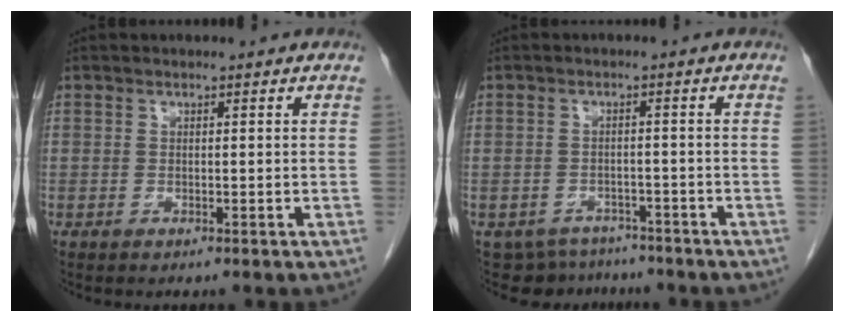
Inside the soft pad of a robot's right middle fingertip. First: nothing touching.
{"total": 6.2, "force": [-5.4, 3.1, -0.3], "torque": [0.013, 0.013, -0.068]}